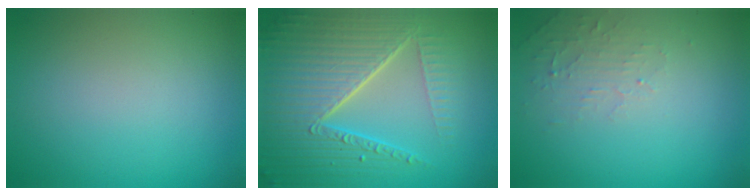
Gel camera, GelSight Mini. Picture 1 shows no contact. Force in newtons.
{"total": 9.0, "press": 6.0, "slide": 6.8}
{"total": 2.0, "press": 1.9, "slide": 0.4}